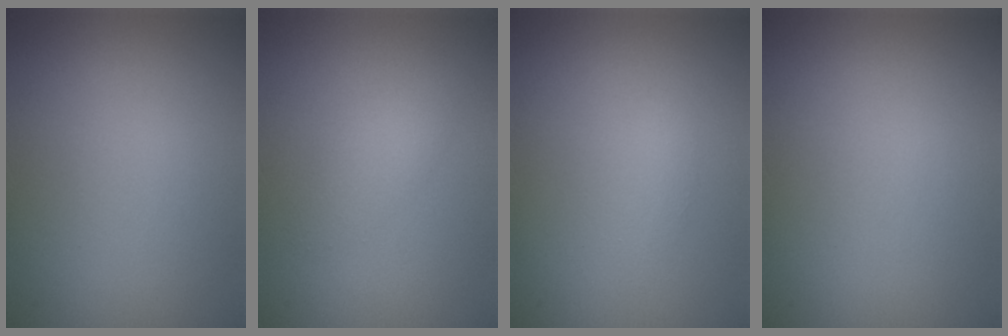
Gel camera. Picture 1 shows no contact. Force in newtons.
{"total": 1.8, "press": 1.8, "slide": 0.1}
{"total": 0.9, "press": 0.9, "slide": 0.0}
{"total": 0.0}